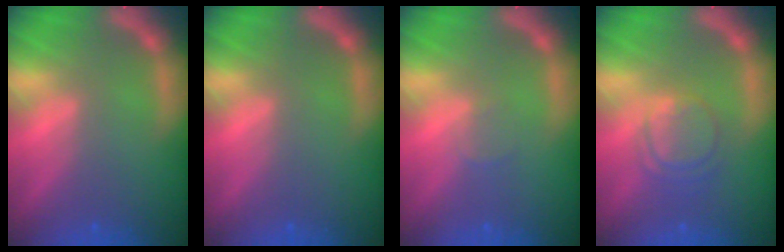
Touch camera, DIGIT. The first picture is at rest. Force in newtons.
{"total": 0.0}
{"total": 1.0}
{"total": 4.0}